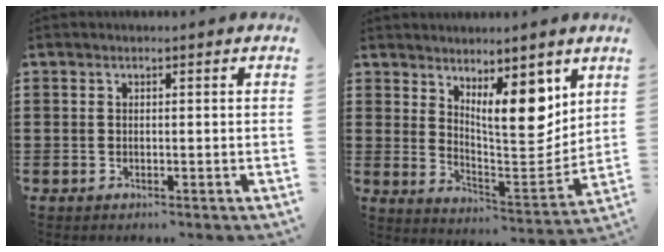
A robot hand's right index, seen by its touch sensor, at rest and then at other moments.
{"total": 9.7, "force": [6.0, 3.8, 6.6], "torque": [-0.104, -0.033, 0.103]}